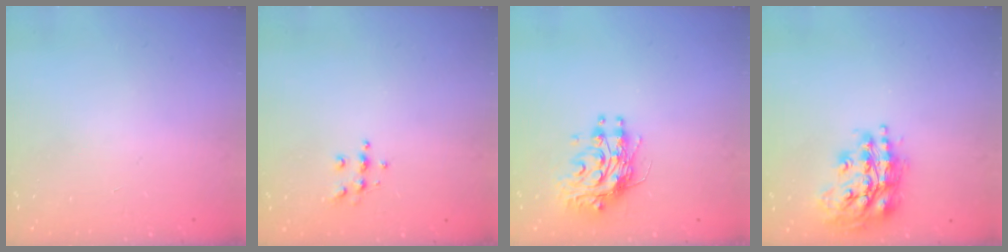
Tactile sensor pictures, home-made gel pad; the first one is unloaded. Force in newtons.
{"total": 5.6, "press": 5.5, "slide": 1.3}
{"total": 10.0, "press": 10.0, "slide": 0.4}
{"total": 17.2, "press": 17.1, "slide": 1.5}